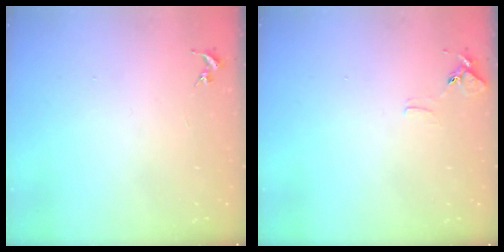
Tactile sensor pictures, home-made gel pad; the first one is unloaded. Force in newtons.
{"total": 6.2, "press": 6.1, "slide": 0.6}